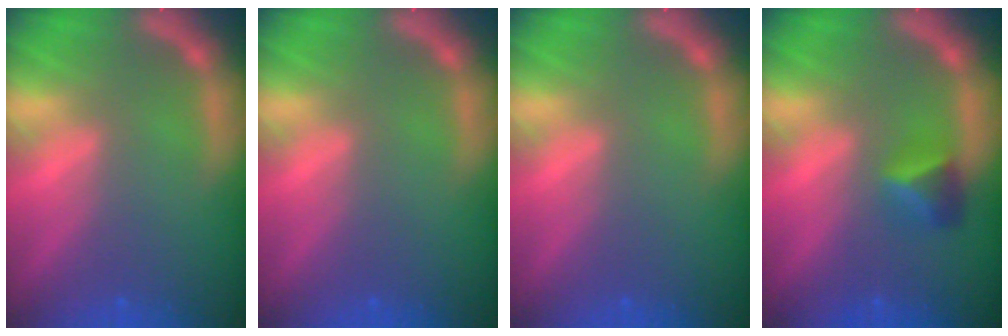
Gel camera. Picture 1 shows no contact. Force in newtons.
{"total": 0.0}
{"total": 0.0}
{"total": 2.4}